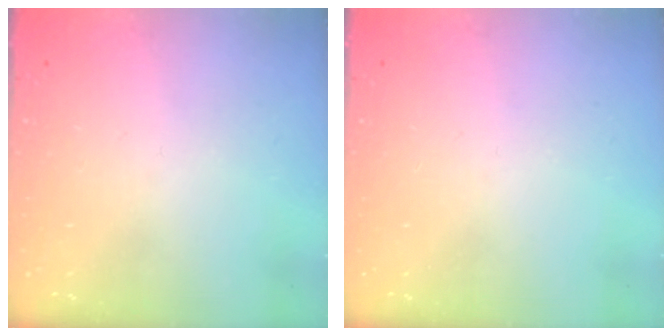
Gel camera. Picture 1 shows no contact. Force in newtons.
{"total": 0.0}